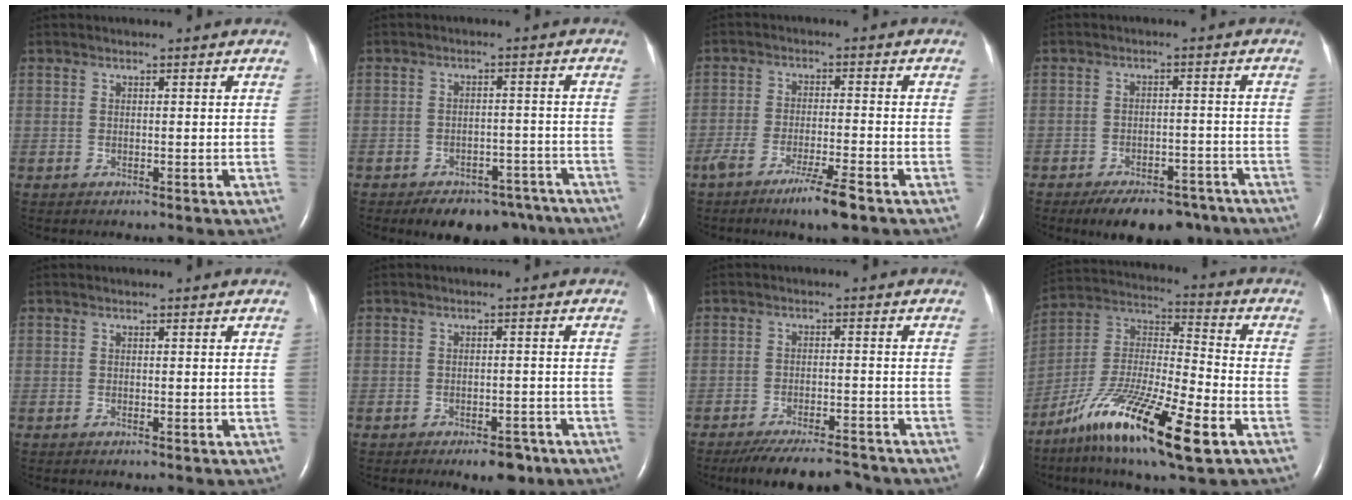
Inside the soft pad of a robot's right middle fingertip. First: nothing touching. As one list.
[{"total": 11.2, "force": [-8.8, 5.6, 3.9], "torque": [-0.041, 0.013, -0.107]}, {"total": 6.6, "force": [-4.4, 0.1, 4.8], "torque": [-0.090, -0.013, -0.078]}, {"total": 10.8, "force": [-8.5, 4.6, 4.7], "torque": [-0.056, 0.006, -0.118]}, {"total": 0.0}, {"total": 4.5, "force": [-3.1, 2.0, 2.6], "torque": [-0.030, 0.002, -0.037]}, {"total": 10.6, "force": [-9.7, 1.7, 4.0], "torque": [-0.067, -0.006, -0.142]}, {"total": 21.3, "force": [-11.3, 3.5, 17.7], "torque": [-0.347, -0.034, -0.199]}]